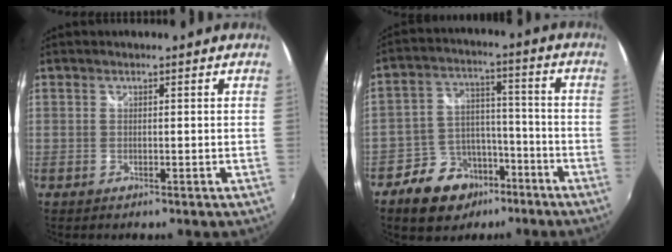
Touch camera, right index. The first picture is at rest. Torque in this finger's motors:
{"motor_torque": [0.71, -0.75, 0.30, 0.00]}